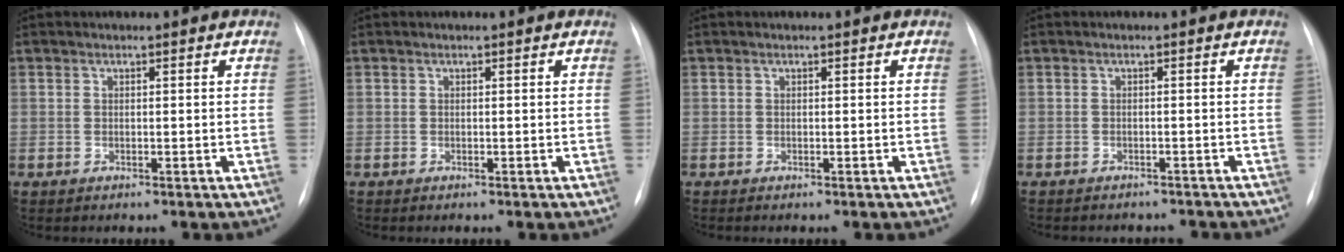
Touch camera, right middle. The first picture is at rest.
{"total": 0.0}
{"total": 0.0}
{"total": 4.5, "force": [-4.2, 1.7, 0.5], "torque": [-0.005, 0.002, -0.044]}